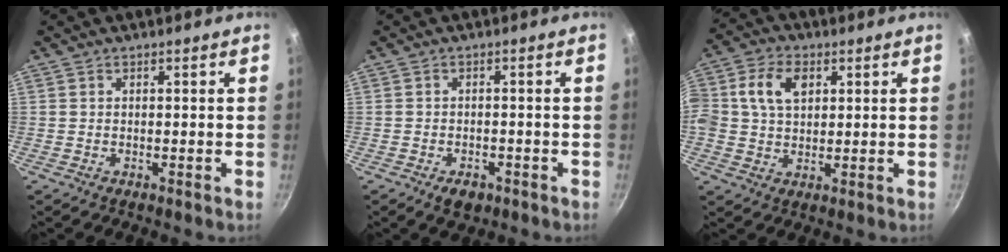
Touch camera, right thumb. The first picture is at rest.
{"total": 3.7, "force": [-2.1, 2.3, 2.1], "torque": [-0.028, 0.017, -0.022]}
{"total": 10.1, "force": [2.6, 7.2, 6.5], "torque": [-0.116, 0.016, 0.039]}